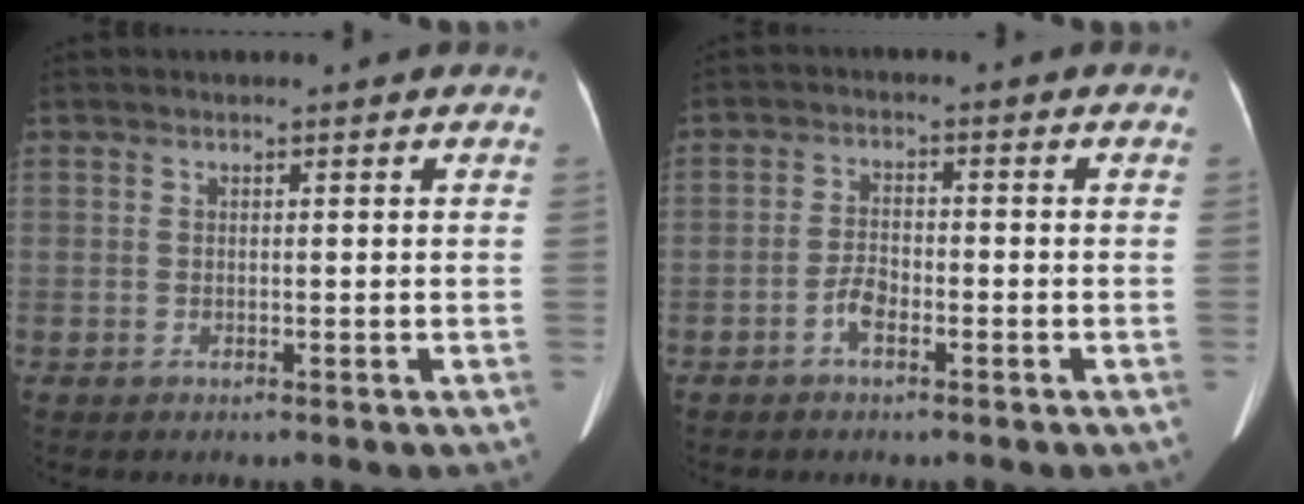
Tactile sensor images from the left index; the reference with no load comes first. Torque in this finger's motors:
{"motor_torque": [0.04, -0.02, 0.09, 0.01]}